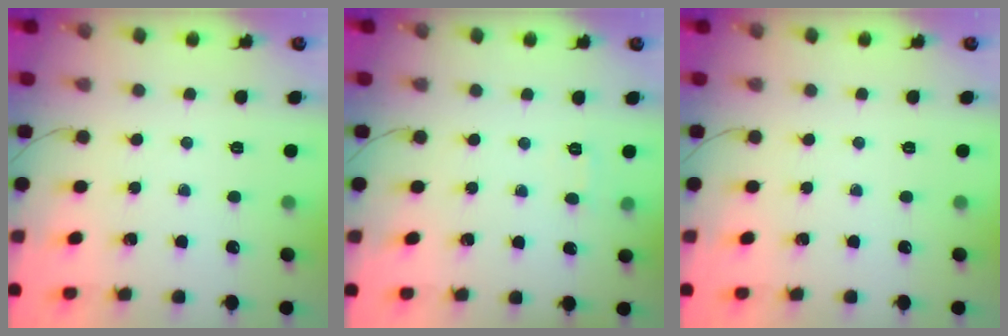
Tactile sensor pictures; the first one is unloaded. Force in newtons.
{"total": 4.5, "press": 4.4, "slide": 1.1}
{"total": 0.0}